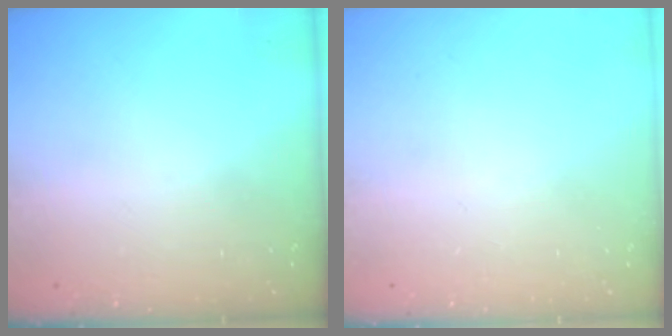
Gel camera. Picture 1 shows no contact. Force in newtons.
{"total": 0.0}